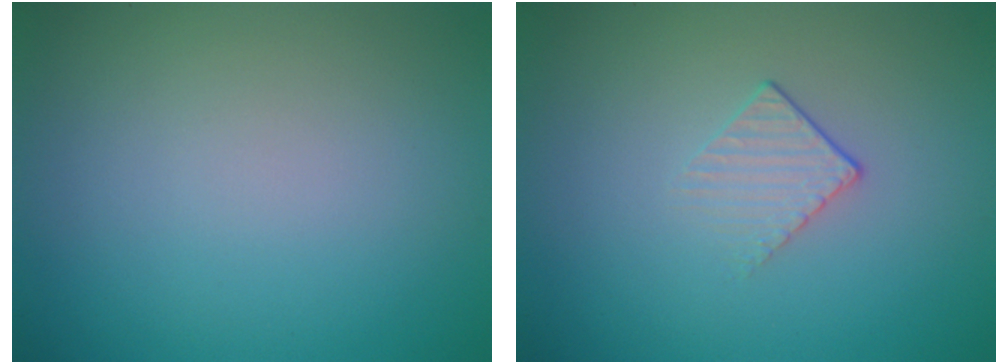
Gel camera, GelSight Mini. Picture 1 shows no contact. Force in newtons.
{"total": 1.3, "press": 0.7, "slide": 1.1}